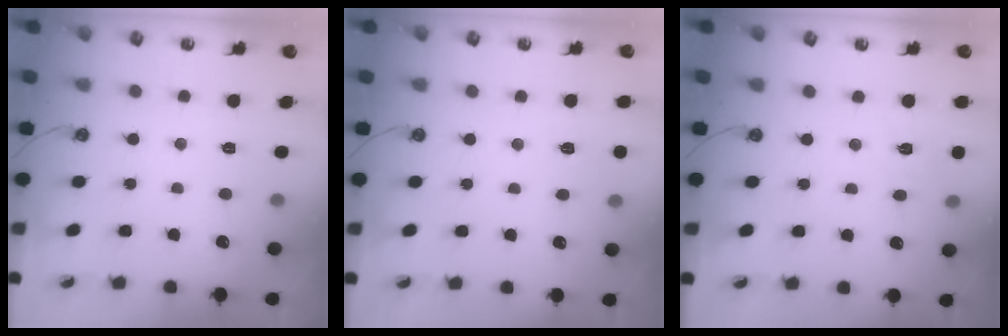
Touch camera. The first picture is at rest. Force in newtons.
{"total": 6.1, "press": 6.1, "slide": 0.3}
{"total": 6.7, "press": 6.7, "slide": 0.7}